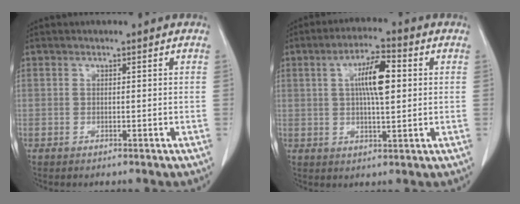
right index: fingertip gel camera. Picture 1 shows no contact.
{"total": 8.0, "force": [1.6, 1.8, 7.6], "torque": [-0.137, 0.011, 0.027]}